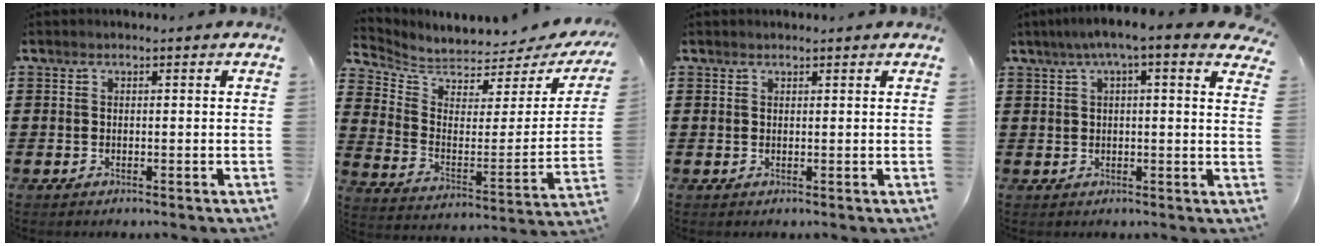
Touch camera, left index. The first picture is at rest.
{"total": 4.1, "force": [4.0, 1.1, 0.7], "torque": [-0.043, -0.044, 0.064]}
{"total": 0.5, "force": [0.5, 0.1, 0.1], "torque": [-0.003, 0.001, 0.010]}
{"total": 5.2, "force": [3.4, 0.3, 3.9], "torque": [-0.085, -0.002, 0.057]}